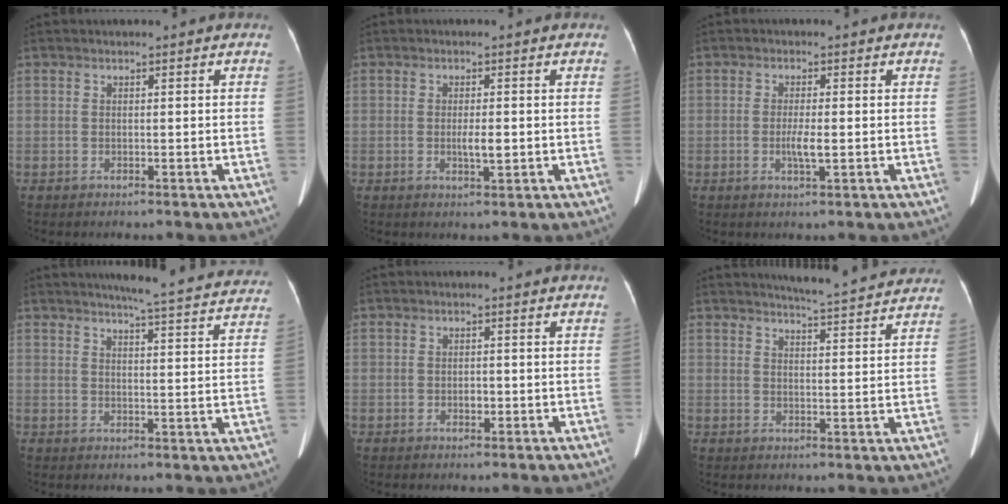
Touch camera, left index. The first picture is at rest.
{"total": 2.5, "force": [-0.3, 0.6, 2.4], "torque": [-0.045, -0.002, -0.003]}
{"total": 2.8, "force": [-0.5, 0.3, 2.7], "torque": [-0.054, -0.003, -0.008]}
{"total": 19.3, "force": [18.1, 0.9, 6.7], "torque": [-0.082, -0.042, 0.201]}
{"total": 1.4, "force": [-0.5, 0.8, 1.0], "torque": [-0.018, 0.001, -0.005]}
{"total": 9.6, "force": [9.2, 0.1, 2.8], "torque": [-0.045, 0.002, 0.109]}